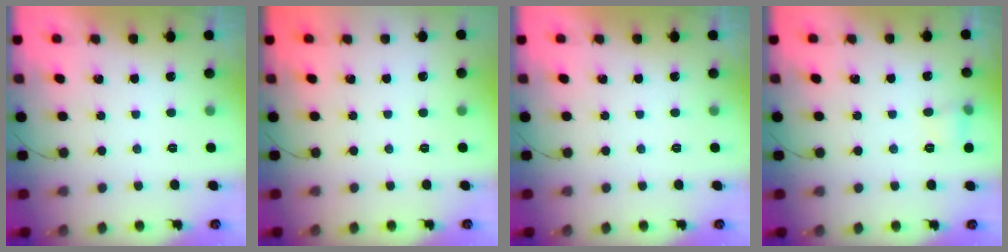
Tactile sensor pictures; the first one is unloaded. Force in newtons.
{"total": 0.0}
{"total": 0.0}
{"total": 5.3, "press": 5.1, "slide": 1.3}